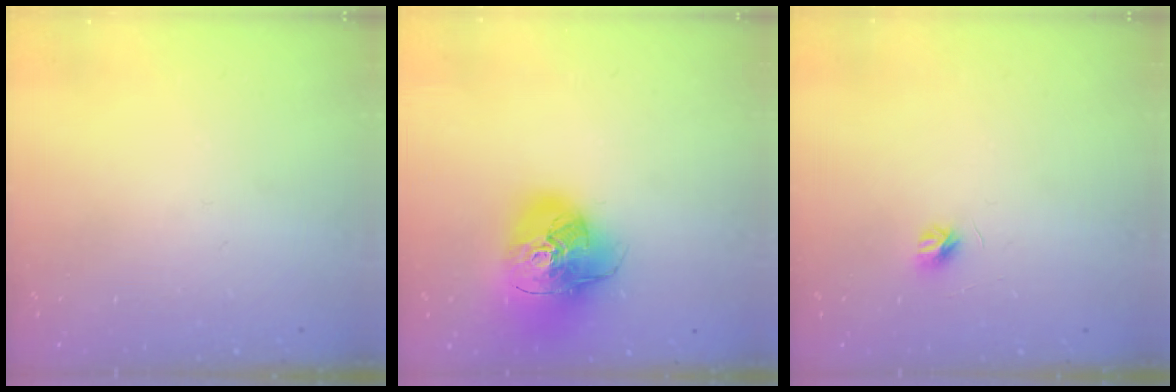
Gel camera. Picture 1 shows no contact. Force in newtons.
{"total": 19.1, "press": 18.9, "slide": 2.6}
{"total": 4.1, "press": 4.0, "slide": 0.4}